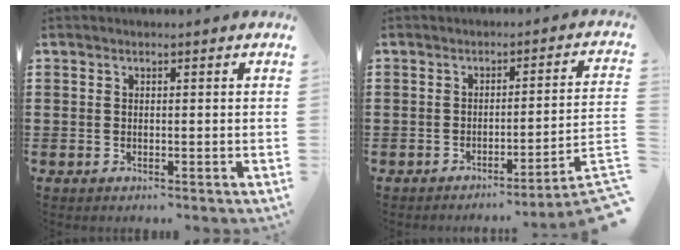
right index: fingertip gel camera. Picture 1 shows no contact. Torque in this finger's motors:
{"motor_torque": [1.28, -0.86, 0.21, 0.02]}